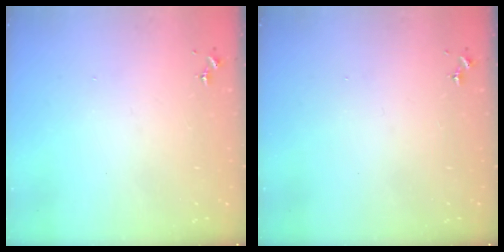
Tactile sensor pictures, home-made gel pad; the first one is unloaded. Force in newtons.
{"total": 0.0}